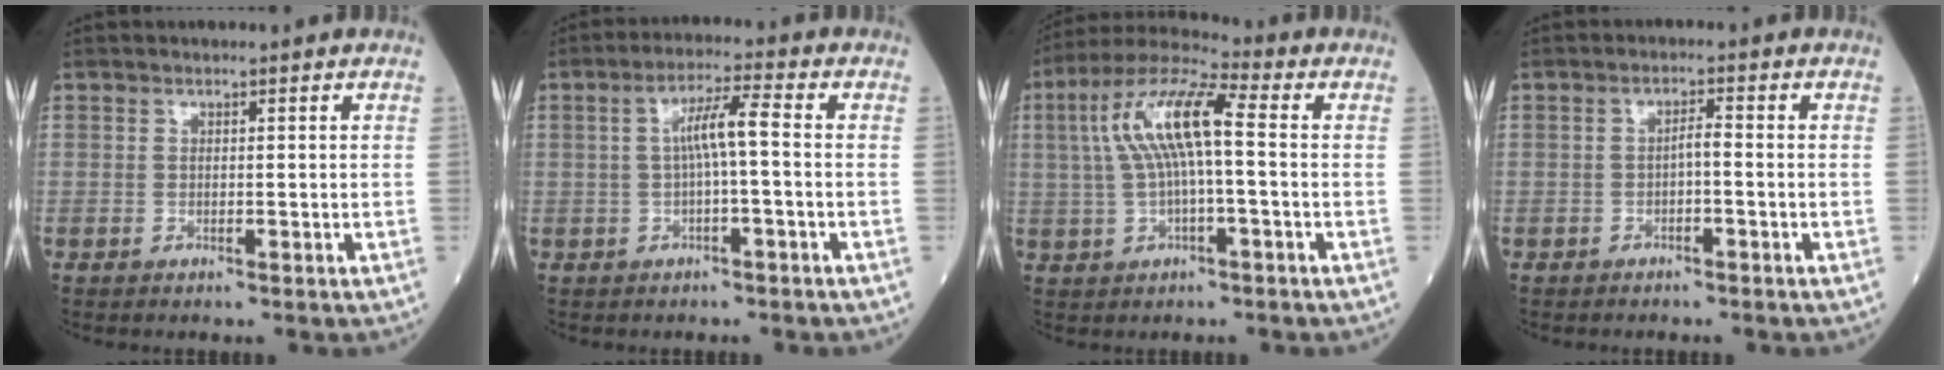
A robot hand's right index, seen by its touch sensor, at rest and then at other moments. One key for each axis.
{"total": 5.1, "fx": -0.1, "fy": 0.2, "fz": 5.1, "tx": -0.088, "ty": 0.017, "tz": 0.000}
{"total": 11.2, "fx": 1.1, "fy": 2.0, "fz": 11.0, "tx": -0.221, "ty": 0.032, "tz": 0.017}
{"total": 1.7, "fx": -0.6, "fy": 0.3, "fz": 1.6, "tx": -0.024, "ty": 0.003, "tz": -0.012}